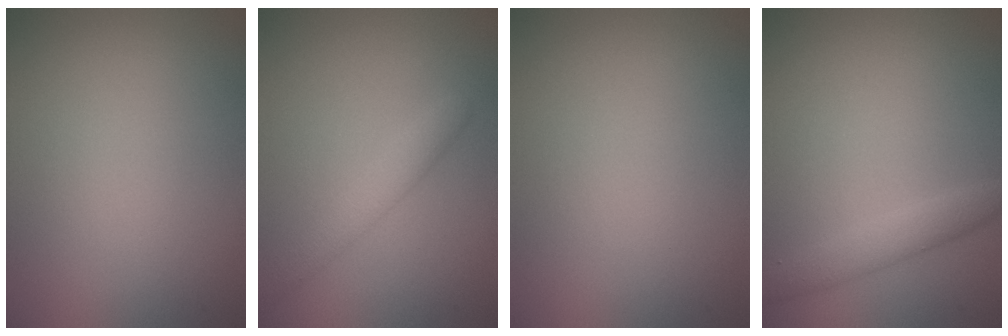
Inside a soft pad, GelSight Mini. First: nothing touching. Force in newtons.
{"total": 2.4, "press": 2.4, "slide": 0.2}
{"total": 0.0}
{"total": 2.0, "press": 2.0, "slide": 0.3}